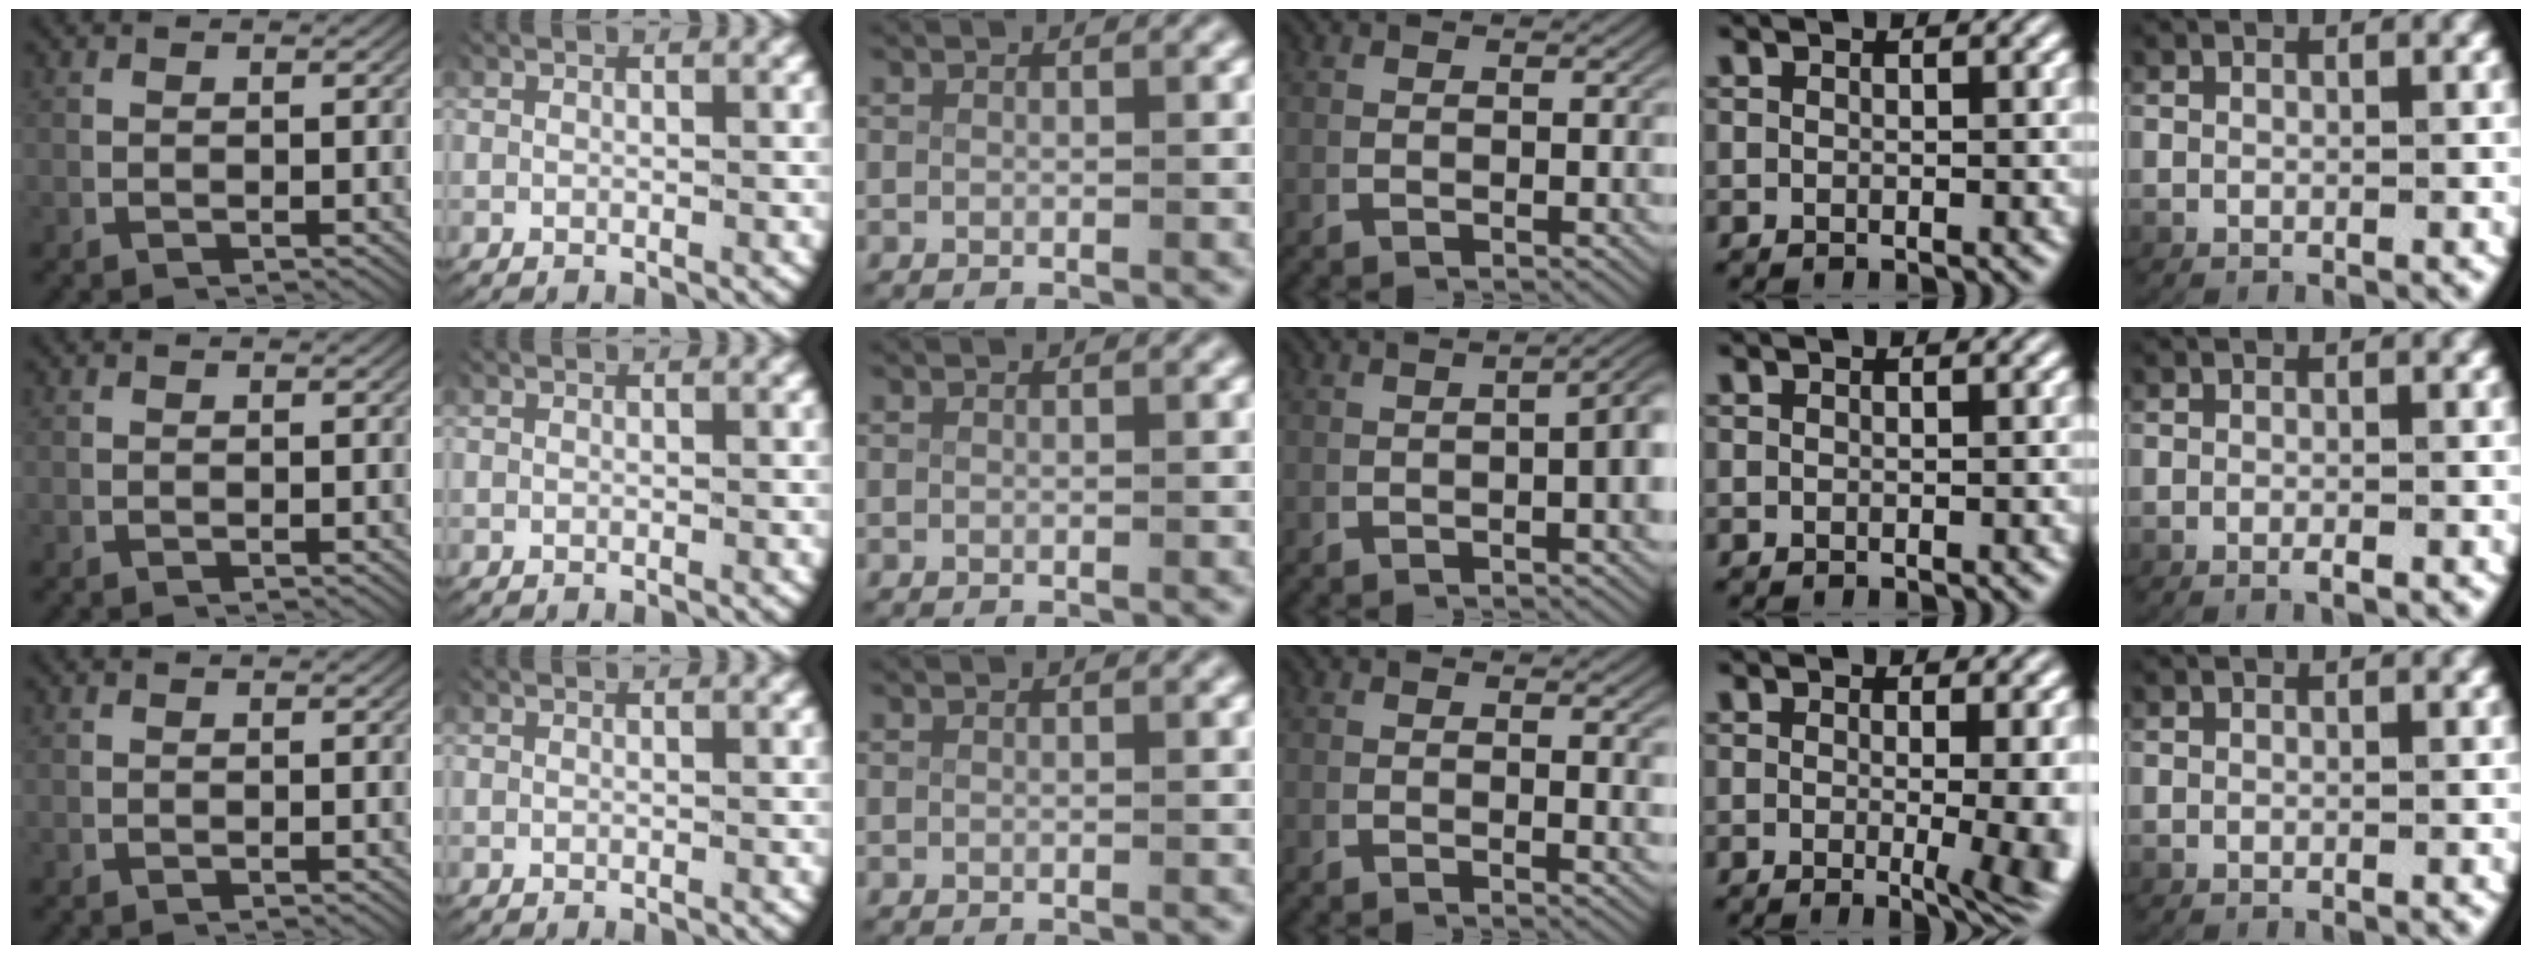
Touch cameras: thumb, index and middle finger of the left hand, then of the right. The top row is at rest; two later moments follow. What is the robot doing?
{"motion": "lift_and_place", "object": "keyboard"}